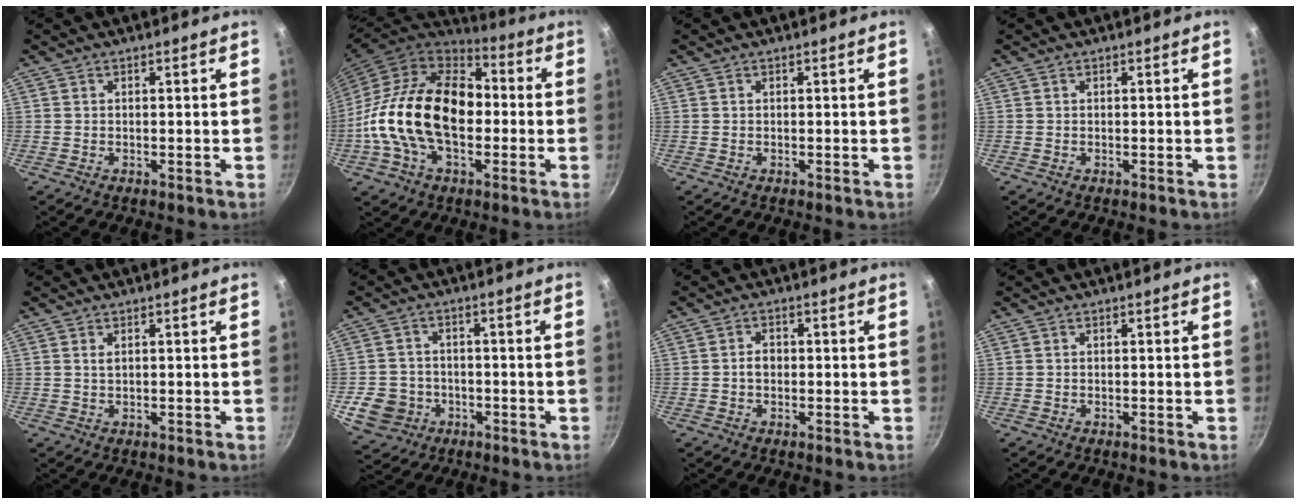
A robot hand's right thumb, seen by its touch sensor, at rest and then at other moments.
{"total": 23.5, "force": [-1.8, 15.0, 18.0], "torque": [-0.301, 0.039, -0.045]}
{"total": 0.0}
{"total": 0.0}
{"total": 1.1, "force": [0.5, 0.6, 0.8], "torque": [-0.015, 0.001, 0.010]}
{"total": 8.0, "force": [-2.7, 6.9, 3.0], "torque": [-0.038, 0.021, -0.039]}
{"total": 2.4, "force": [-0.2, 1.8, 1.5], "torque": [-0.016, 0.011, -0.004]}
{"total": 0.0}